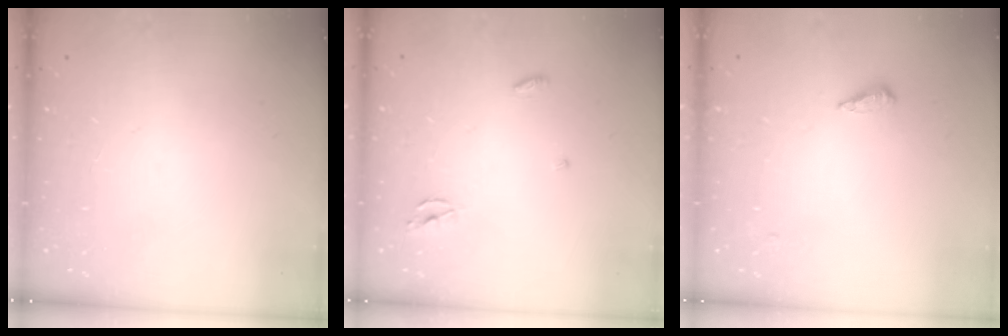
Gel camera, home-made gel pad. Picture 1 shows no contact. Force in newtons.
{"total": 3.1, "press": 3.1, "slide": 0.2}
{"total": 3.5, "press": 3.5, "slide": 0.4}